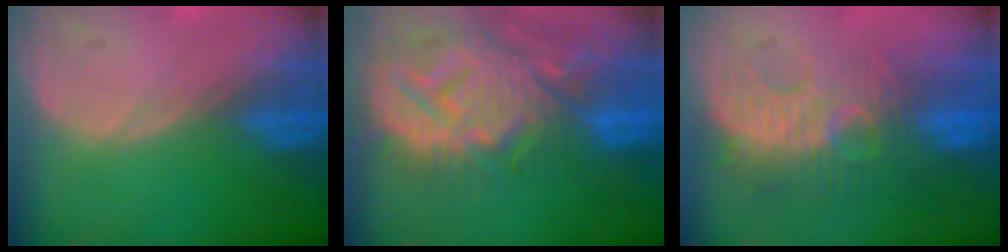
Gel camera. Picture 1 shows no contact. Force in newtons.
{"total": 14.3, "press": 12.3, "slide": 7.4}
{"total": 9.0, "press": 8.9, "slide": 1.6}